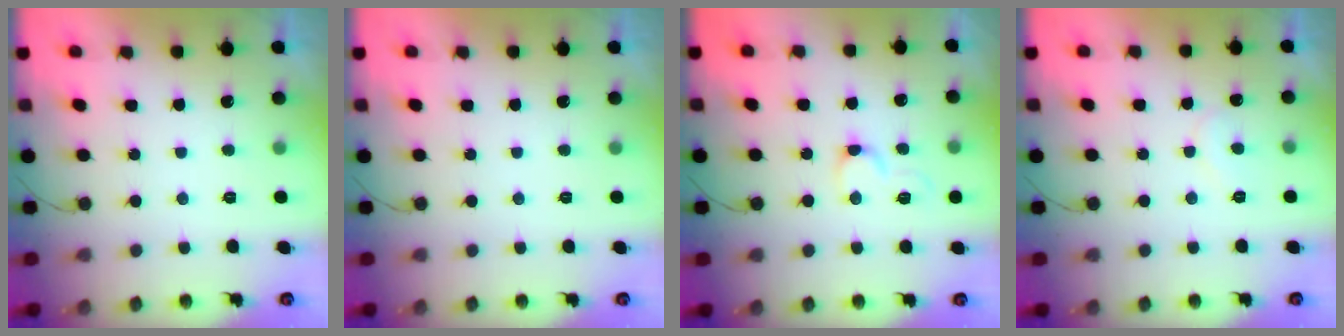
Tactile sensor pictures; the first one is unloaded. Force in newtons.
{"total": 0.0}
{"total": 5.2, "press": 5.2, "slide": 0.3}
{"total": 6.1, "press": 6.1, "slide": 0.5}